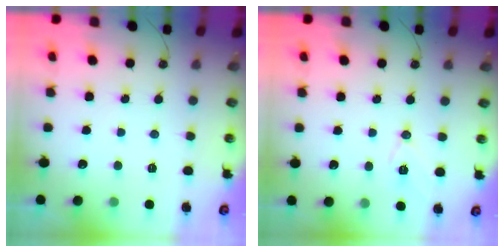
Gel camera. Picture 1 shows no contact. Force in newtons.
{"total": 7.8, "press": 6.8, "slide": 3.9}